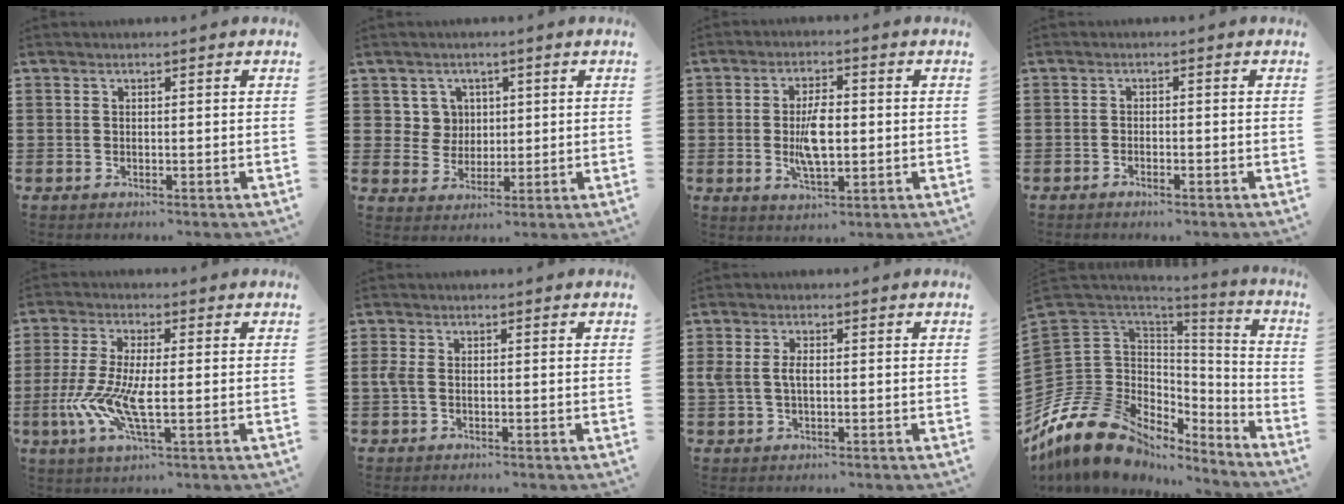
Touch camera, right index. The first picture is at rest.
{"total": 4.4, "force": [1.5, 4.1, 0.8], "torque": [-0.029, 0.009, 0.025]}
{"total": 6.6, "force": [-0.3, 2.8, 6.0], "torque": [-0.122, 0.000, -0.009]}
{"total": 0.9, "force": [-0.8, 0.0, 0.4], "torque": [-0.011, -0.005, -0.014]}
{"total": 8.3, "force": [-1.9, 2.6, 7.7], "torque": [-0.176, -0.015, -0.038]}
{"total": 1.9, "force": [-0.3, 0.9, 1.6], "torque": [-0.047, -0.004, -0.011]}
{"total": 2.9, "force": [0.1, 1.6, 2.5], "torque": [-0.072, -0.002, -0.007]}
{"total": 15.1, "force": [-8.7, 10.0, 7.1], "torque": [-0.184, -0.005, -0.152]}